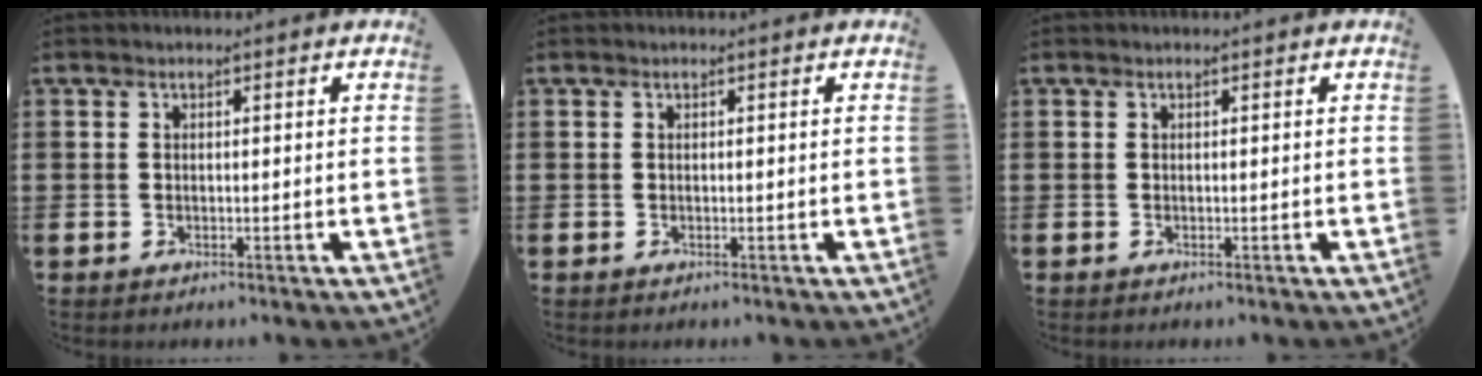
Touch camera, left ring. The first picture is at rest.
{"total": 0.0}
{"total": 0.0}